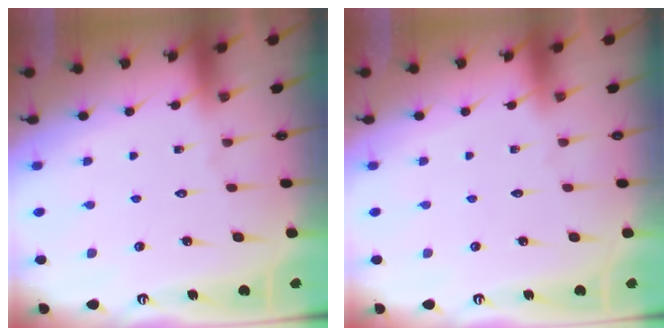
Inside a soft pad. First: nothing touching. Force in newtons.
{"total": 0.0}